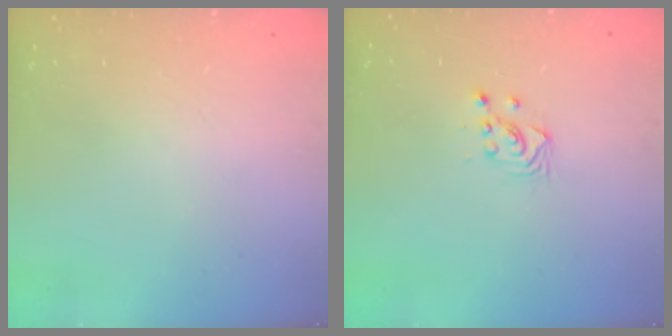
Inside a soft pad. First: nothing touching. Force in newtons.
{"total": 3.3, "press": 3.2, "slide": 0.3}